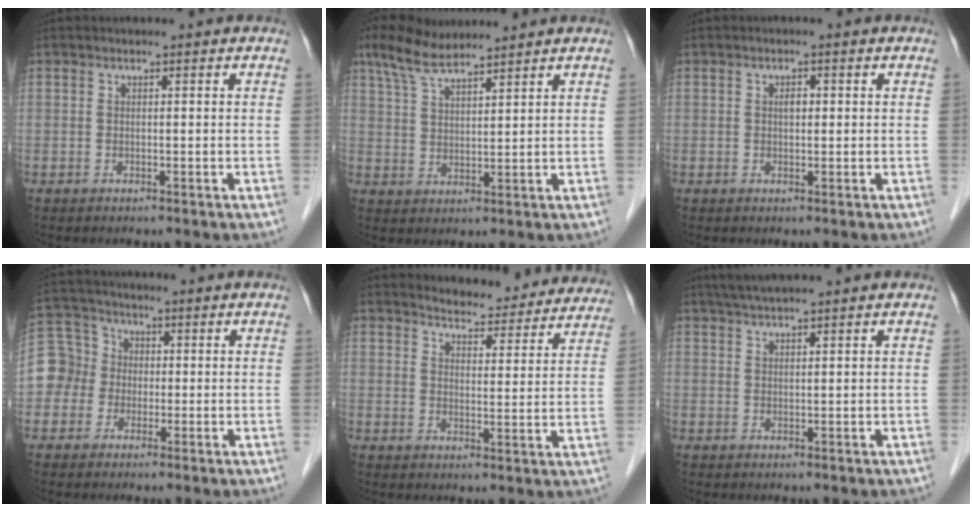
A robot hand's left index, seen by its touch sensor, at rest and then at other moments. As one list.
[{"total": 6.8, "force": [5.6, 1.3, 3.7], "torque": [-0.086, 0.024, 0.111]}, {"total": 1.4, "force": [0.2, 0.7, 1.2], "torque": [-0.019, 0.002, 0.005]}, {"total": 5.6, "force": [-1.1, 5.4, 1.0], "torque": [-0.030, 0.027, -0.023]}, {"total": 14.9, "force": [14.2, 3.4, 2.9], "torque": [-0.012, -0.025, 0.156]}, {"total": 3.8, "force": [3.2, -0.5, 2.0], "torque": [-0.036, 0.020, 0.062]}]